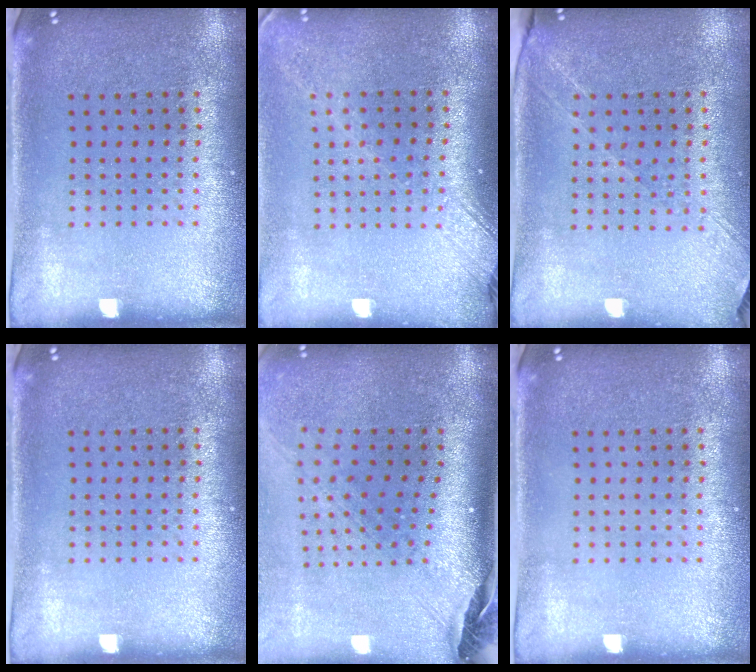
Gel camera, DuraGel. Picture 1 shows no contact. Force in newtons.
{"total": 2.1, "press": 1.6, "slide": 1.4}
{"total": 1.3, "press": 1.2, "slide": 0.6}
{"total": 0.0}
{"total": 2.9, "press": 2.0, "slide": 2.0}
{"total": 0.0}